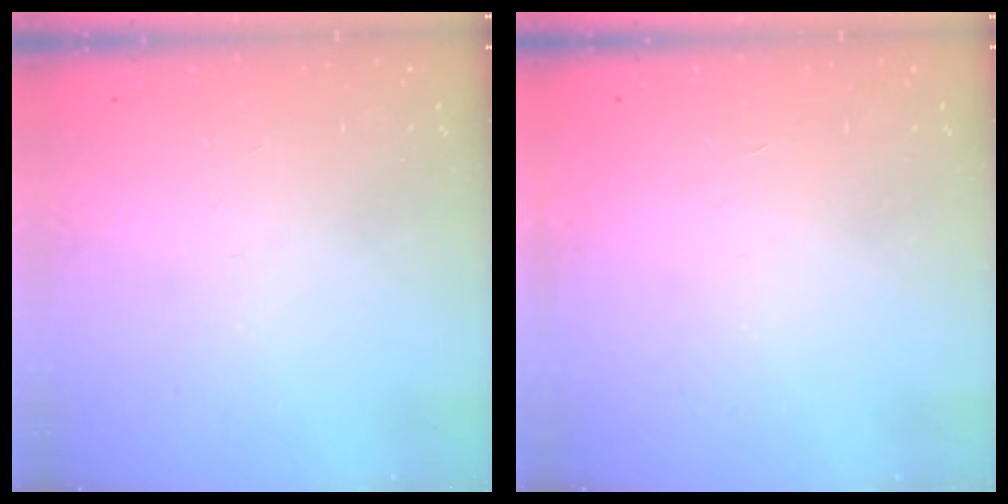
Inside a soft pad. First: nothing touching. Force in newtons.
{"total": 1.5, "press": 1.5, "slide": 0.1}